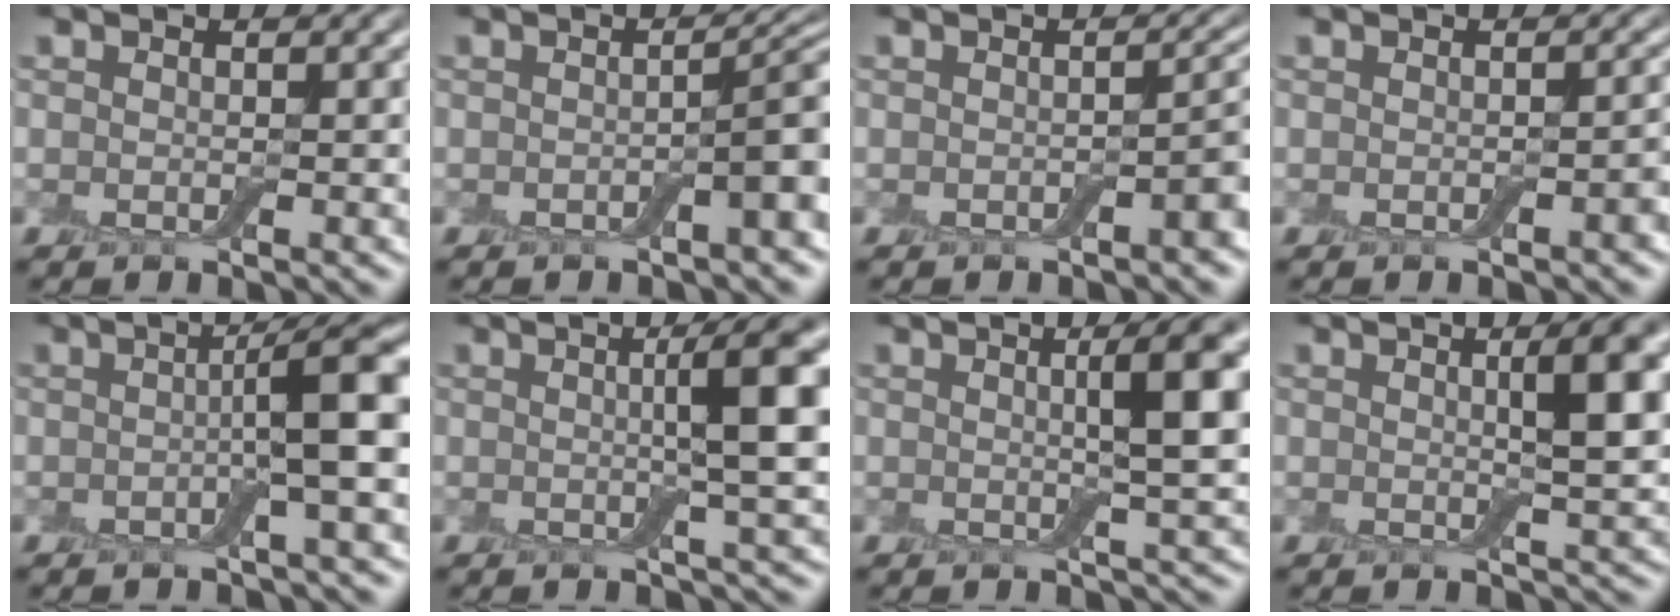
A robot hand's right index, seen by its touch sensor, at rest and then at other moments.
{"total": 3.0, "force": [-0.8, 0.5, 2.8], "torque": [-0.040, 0.013, -0.015]}
{"total": 1.9, "force": [-0.9, 0.4, 1.7], "torque": [-0.024, 0.007, -0.012]}
{"total": 1.1, "force": [-0.5, 0.2, 0.9], "torque": [-0.013, 0.002, -0.005]}
{"total": 6.4, "force": [0.2, 1.1, 6.3], "torque": [-0.085, 0.011, -0.005]}
{"total": 7.0, "force": [1.1, 1.2, 6.8], "torque": [-0.082, 0.010, 0.014]}
{"total": 6.3, "force": [1.3, 1.3, 6.1], "torque": [-0.070, 0.009, 0.016]}
{"total": 5.7, "force": [1.4, 1.3, 5.4], "torque": [-0.060, 0.010, 0.016]}